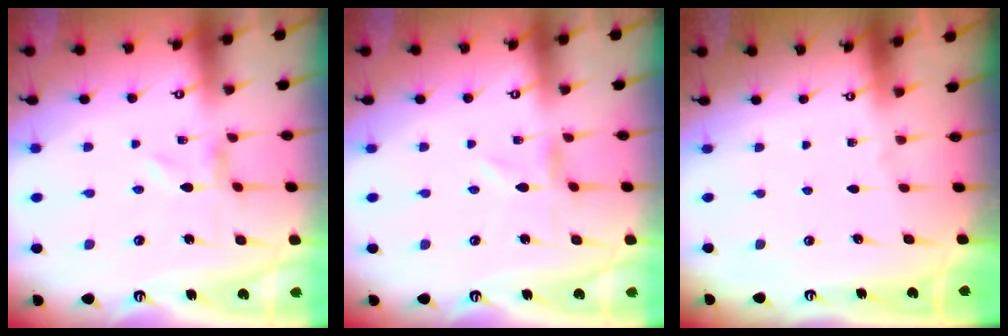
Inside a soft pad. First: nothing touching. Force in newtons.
{"total": 0.0}
{"total": 0.0}